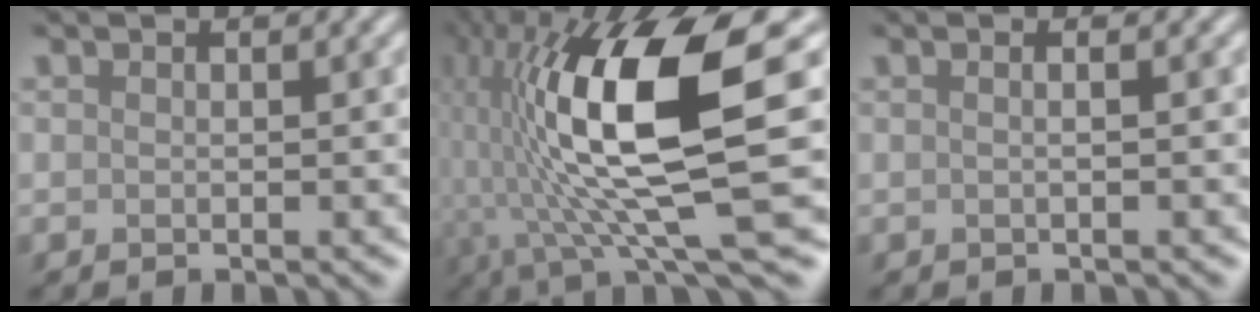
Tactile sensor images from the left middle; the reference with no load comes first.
{"total": 15.3, "force": [0.7, 4.1, 14.7], "torque": [-0.280, 0.001, 0.018]}
{"total": 1.8, "force": [0.4, 0.9, 1.5], "torque": [-0.003, -0.001, -0.017]}